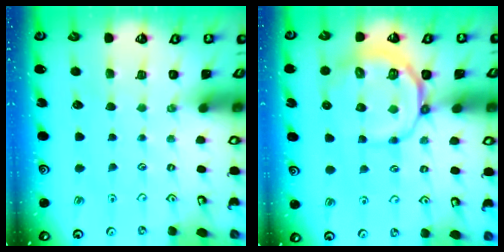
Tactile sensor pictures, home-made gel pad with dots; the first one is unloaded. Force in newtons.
{"total": 11.9, "press": 11.7, "slide": 2.4}